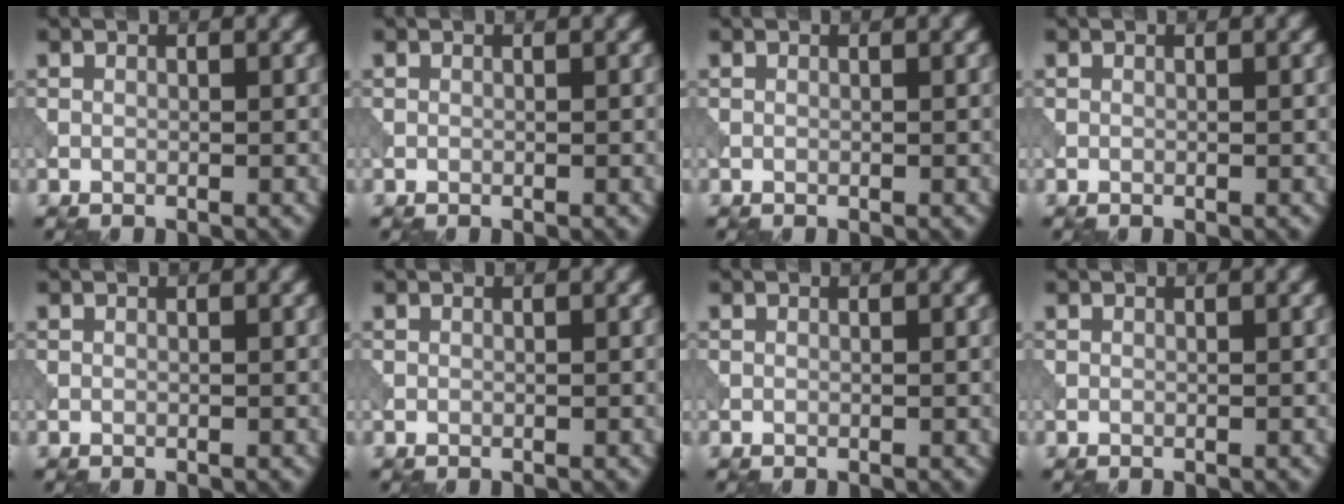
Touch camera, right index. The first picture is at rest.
{"total": 0.0}
{"total": 0.0}
{"total": 0.0}
{"total": 0.0}
{"total": 0.0}
{"total": 0.0}
{"total": 0.0}